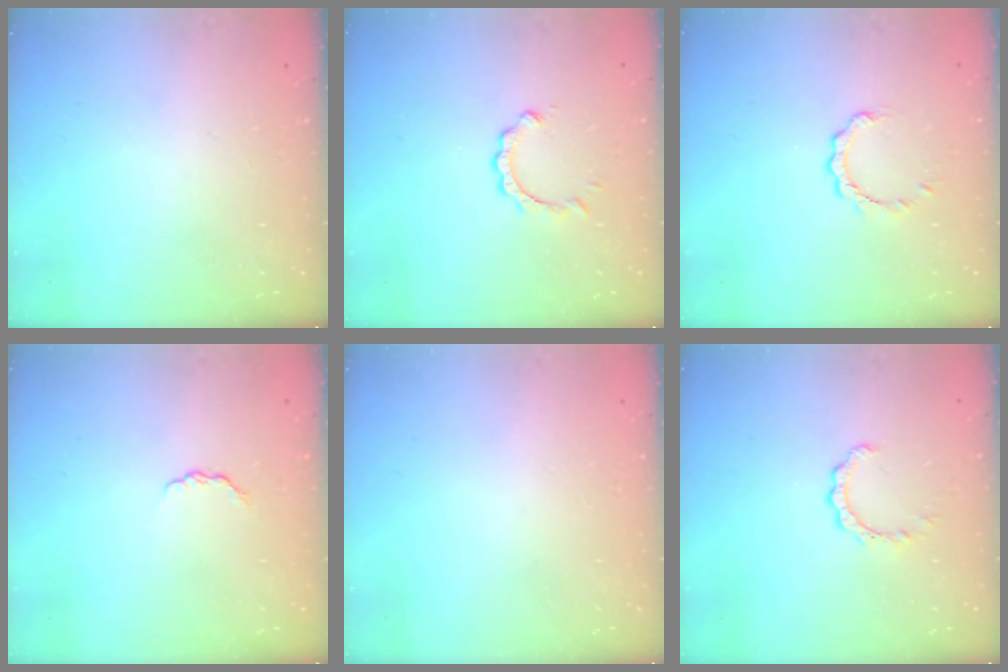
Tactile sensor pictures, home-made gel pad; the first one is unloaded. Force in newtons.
{"total": 2.1, "press": 2.1, "slide": 0.2}
{"total": 2.5, "press": 2.5, "slide": 0.3}
{"total": 3.3, "press": 3.3, "slide": 0.5}
{"total": 1.6, "press": 1.6, "slide": 0.1}
{"total": 2.7, "press": 2.7, "slide": 0.0}